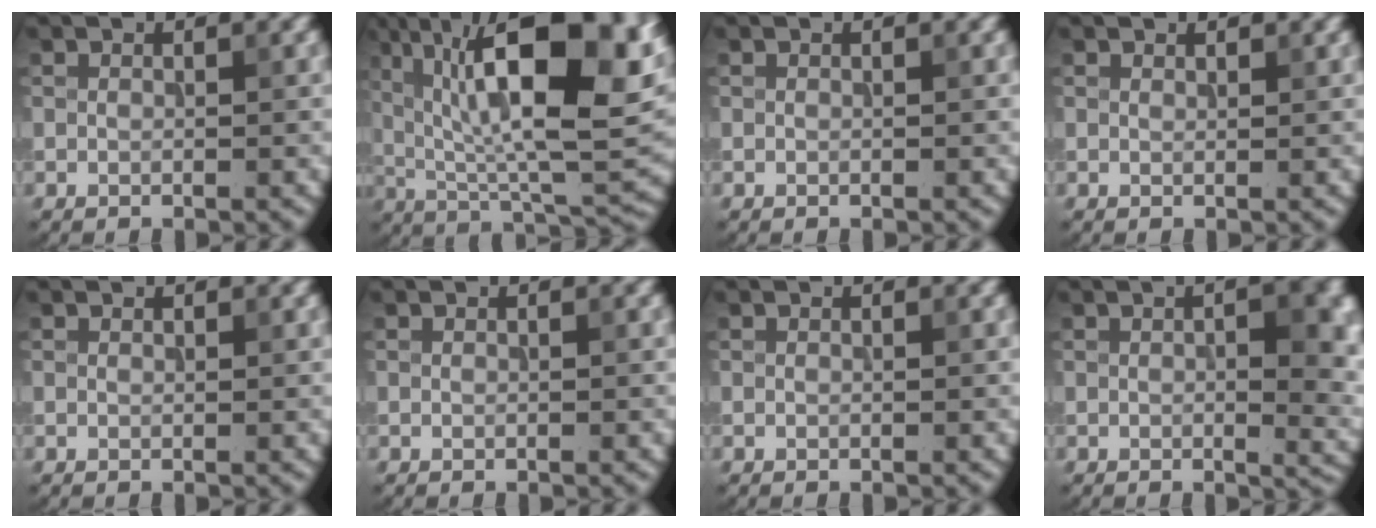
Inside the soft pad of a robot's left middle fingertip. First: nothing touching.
{"total": 16.3, "force": [4.9, 5.8, 14.5], "torque": [-0.223, 0.008, 0.074]}
{"total": 0.0}
{"total": 0.5, "force": [0.5, 0.1, 0.1], "torque": [0.001, 0.000, 0.010]}
{"total": 0.0}
{"total": 0.0}
{"total": 0.0}
{"total": 7.6, "force": [0.6, 3.0, 7.0], "torque": [-0.079, 0.001, 0.013]}